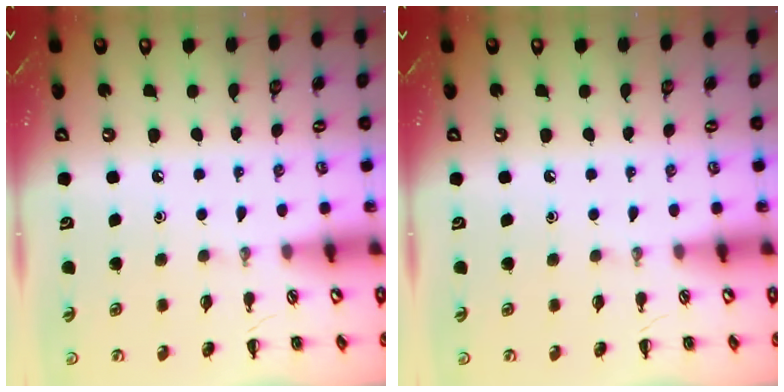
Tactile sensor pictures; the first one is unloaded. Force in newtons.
{"total": 0.0}